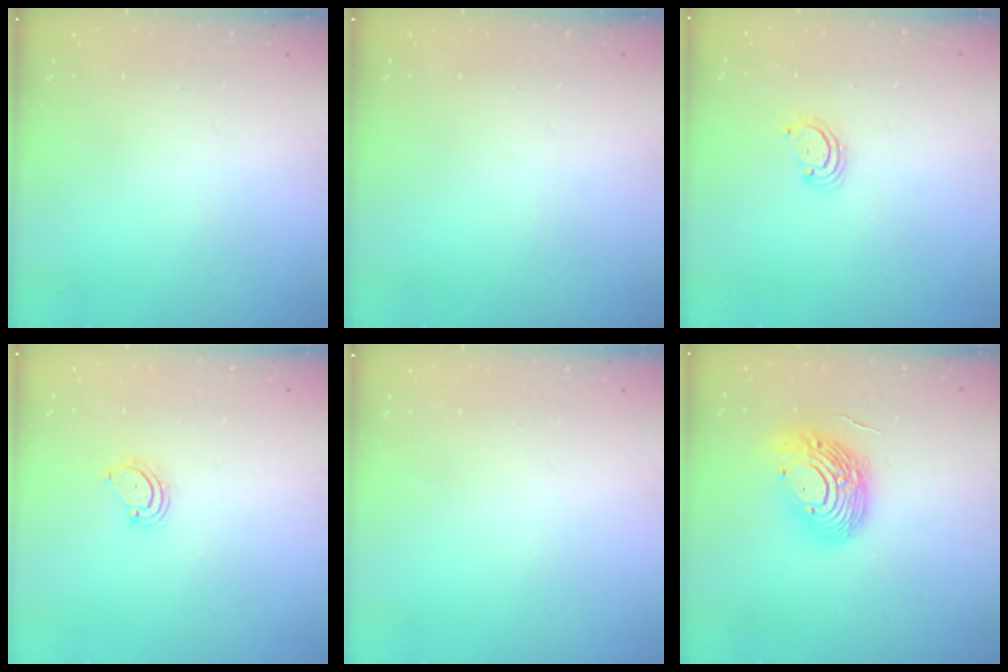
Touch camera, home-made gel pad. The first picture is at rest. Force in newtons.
{"total": 0.0}
{"total": 2.3, "press": 2.3, "slide": 0.2}
{"total": 3.4, "press": 3.3, "slide": 0.7}
{"total": 0.0}
{"total": 14.5, "press": 14.4, "slide": 1.9}